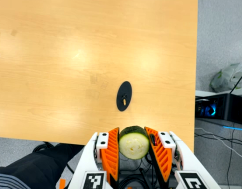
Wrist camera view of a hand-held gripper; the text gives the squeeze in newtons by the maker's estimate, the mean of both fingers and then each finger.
{"total": 12.8, "left": 12.0, "right": 13.6}